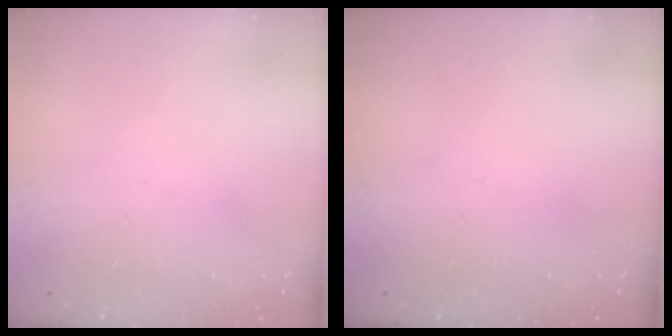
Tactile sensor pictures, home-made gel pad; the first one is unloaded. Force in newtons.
{"total": 0.0}